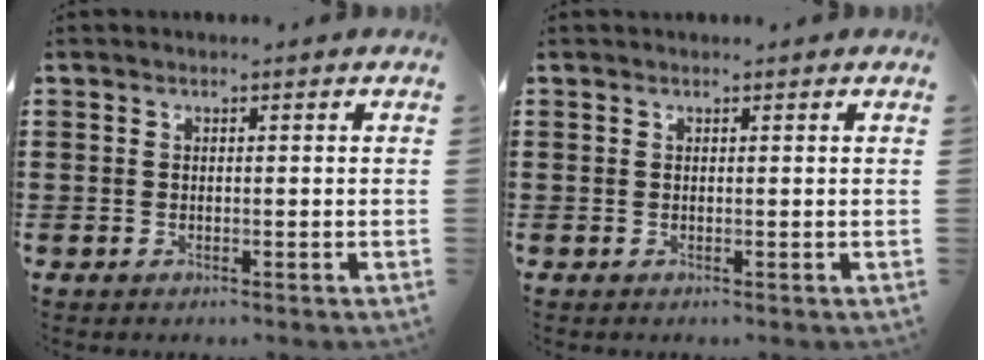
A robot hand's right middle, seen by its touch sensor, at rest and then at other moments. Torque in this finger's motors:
{"motor_torque": [0.06, -0.04, 0.00, 0.00]}